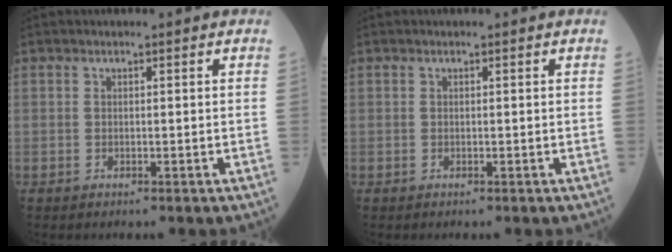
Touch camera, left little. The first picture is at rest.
{"total": 0.0}